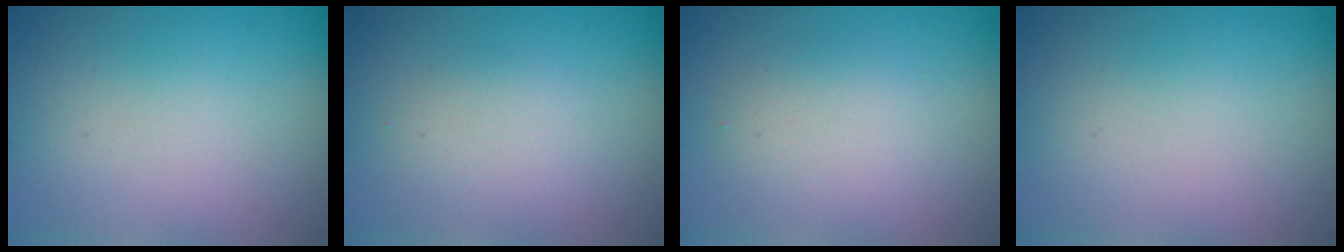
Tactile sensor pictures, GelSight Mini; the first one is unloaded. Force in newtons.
{"total": 1.8, "press": 1.8, "slide": 0.1}
{"total": 2.6, "press": 2.6, "slide": 0.2}
{"total": 0.0}